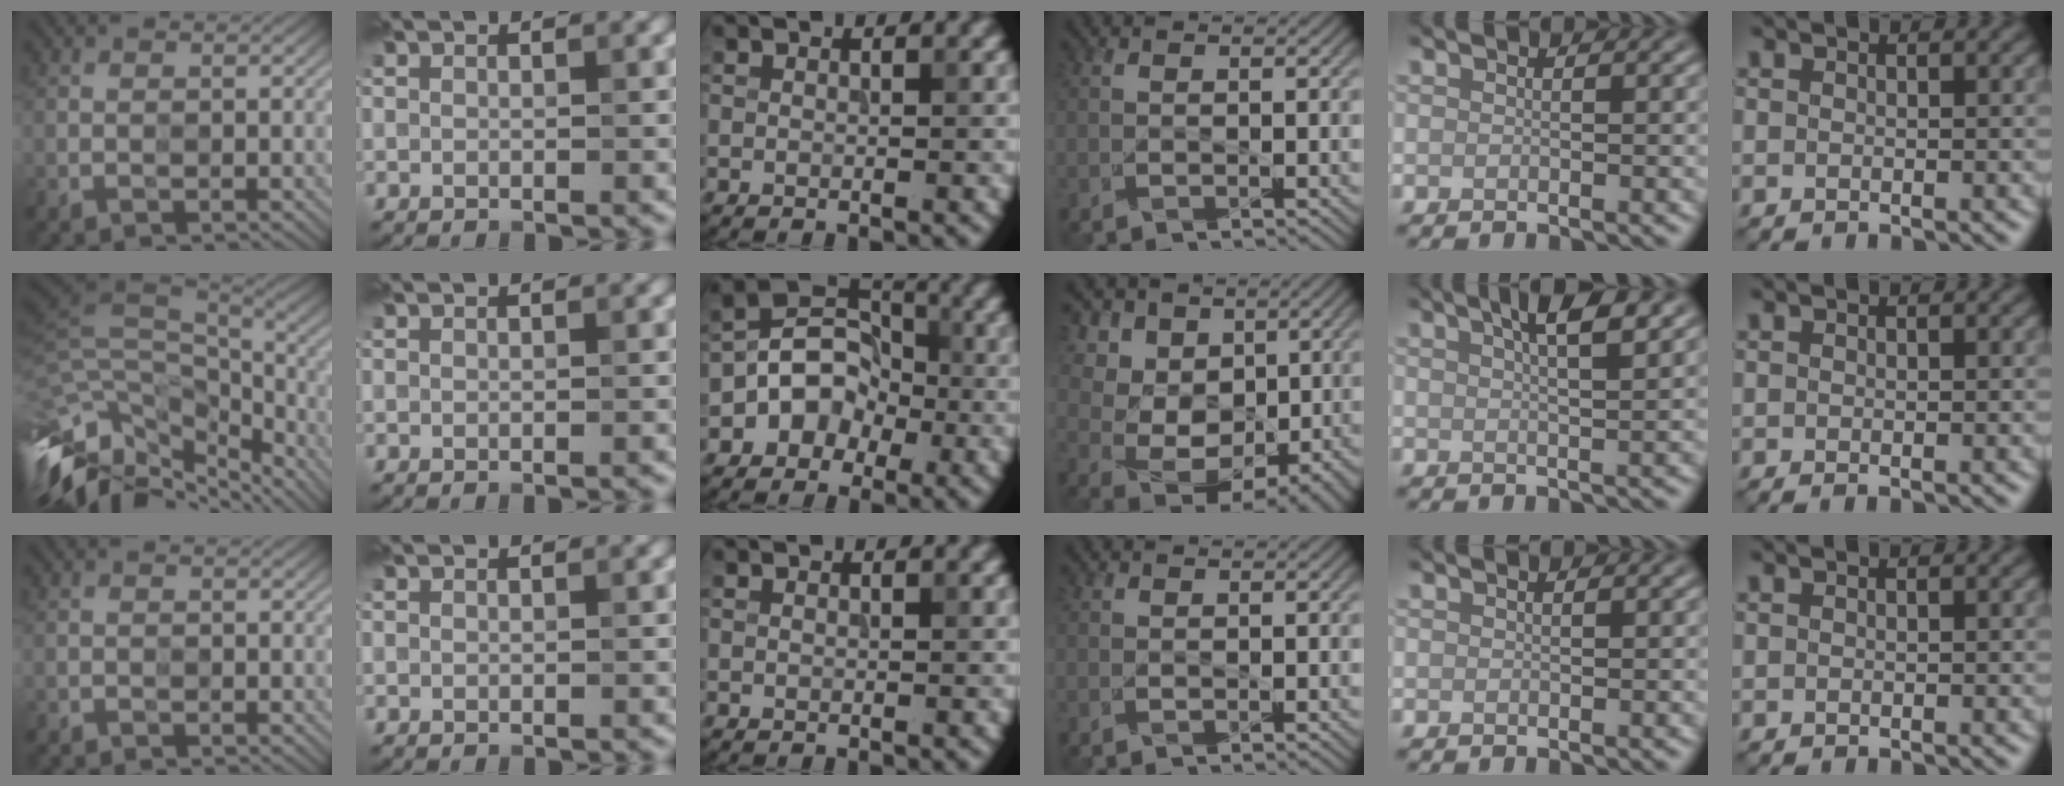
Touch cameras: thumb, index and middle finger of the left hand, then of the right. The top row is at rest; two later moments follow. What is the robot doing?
{"motion": "wipe", "object": "glasses"}